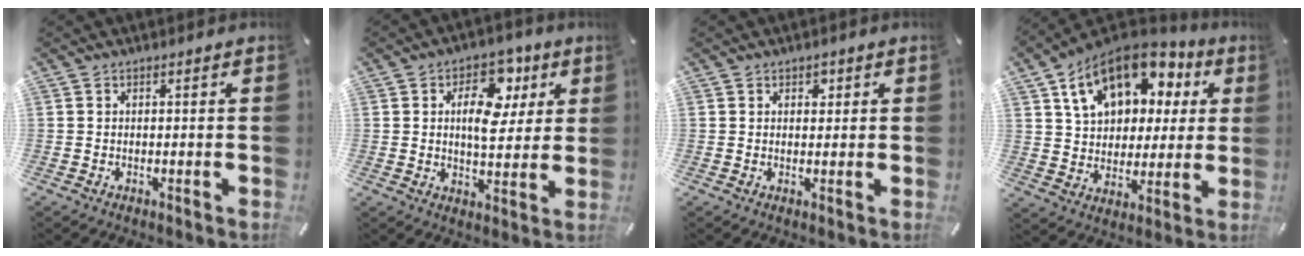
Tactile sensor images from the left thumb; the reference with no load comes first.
{"total": 12.5, "force": [3.8, 8.0, 8.8], "torque": [-0.114, -0.007, 0.061]}
{"total": 1.6, "force": [0.7, 1.3, 0.4], "torque": [0.006, -0.003, 0.008]}
{"total": 17.5, "force": [9.2, 11.6, 9.2], "torque": [-0.169, -0.033, 0.170]}